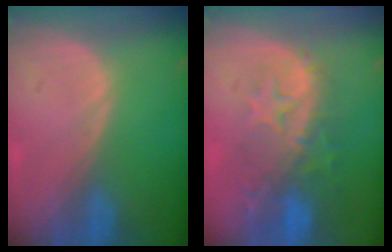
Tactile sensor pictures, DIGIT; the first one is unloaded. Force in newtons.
{"total": 9.9, "press": 8.6, "slide": 4.8}